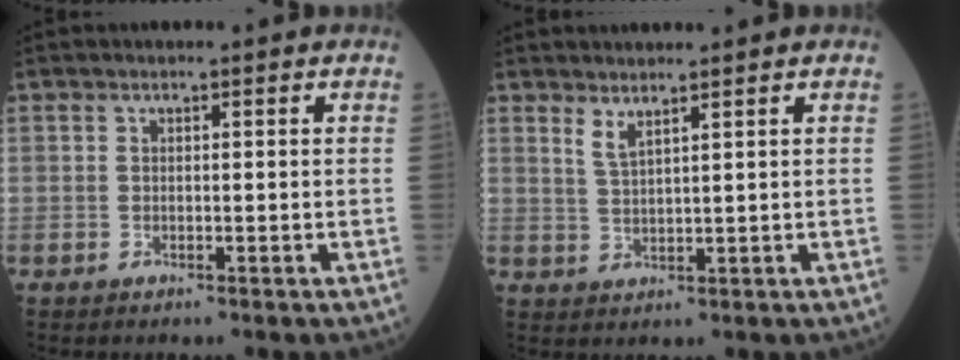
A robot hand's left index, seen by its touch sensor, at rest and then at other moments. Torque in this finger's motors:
{"motor_torque": [0.40, -0.28, 0.10, 0.04]}